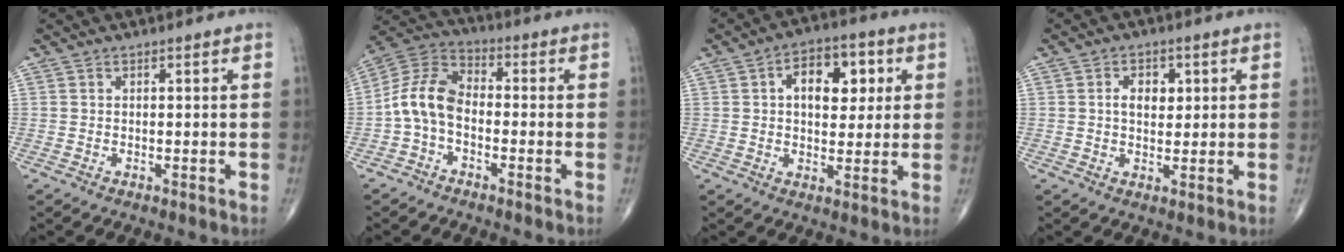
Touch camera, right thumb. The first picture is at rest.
{"total": 9.2, "force": [-2.0, 5.9, 6.7], "torque": [-0.125, 0.034, -0.055]}
{"total": 10.9, "force": [2.7, 6.7, 8.2], "torque": [-0.079, 0.007, 0.036]}
{"total": 4.7, "force": [1.1, 3.3, 3.2], "torque": [-0.029, -0.002, 0.015]}